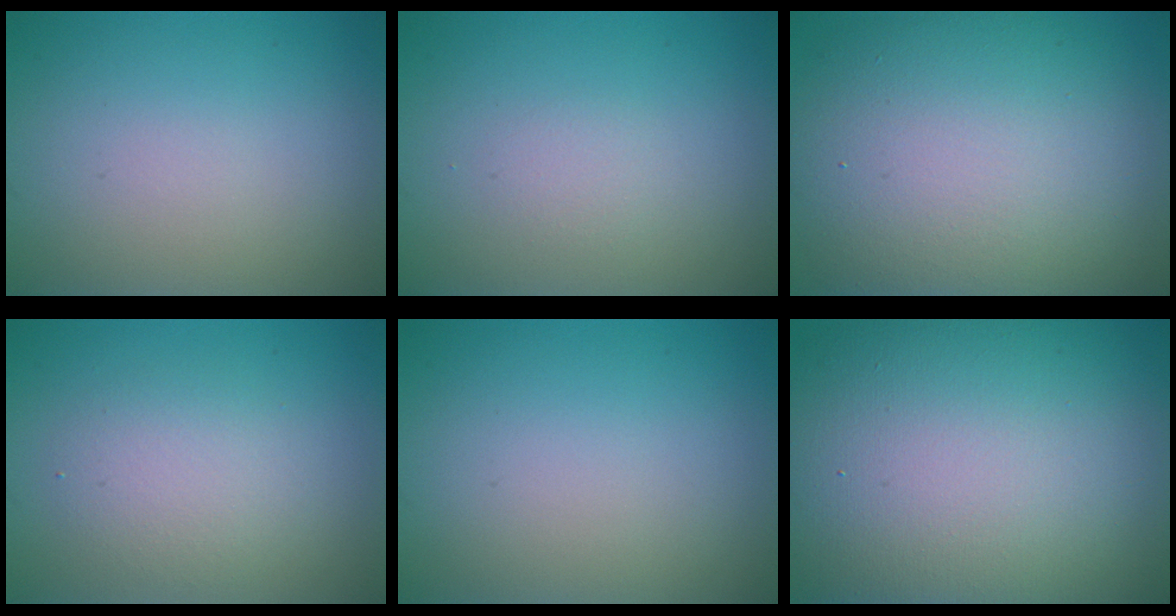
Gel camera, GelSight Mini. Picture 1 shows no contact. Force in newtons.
{"total": 1.0, "press": 0.9, "slide": 0.1}
{"total": 13.7, "press": 13.7, "slide": 1.0}
{"total": 2.9, "press": 2.8, "slide": 0.2}
{"total": 0.0}
{"total": 18.9, "press": 18.9, "slide": 1.0}